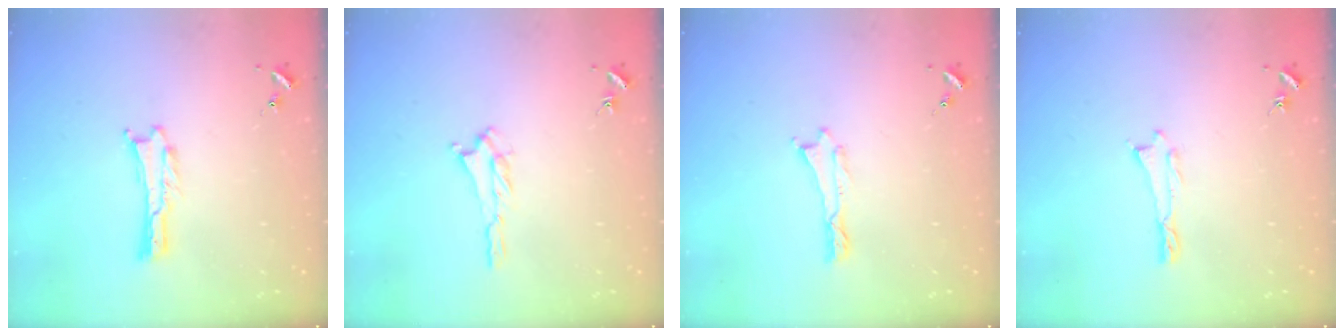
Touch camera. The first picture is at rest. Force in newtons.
{"total": 1.2, "press": 1.1, "slide": 0.5}
{"total": 0.0}
{"total": 0.0}